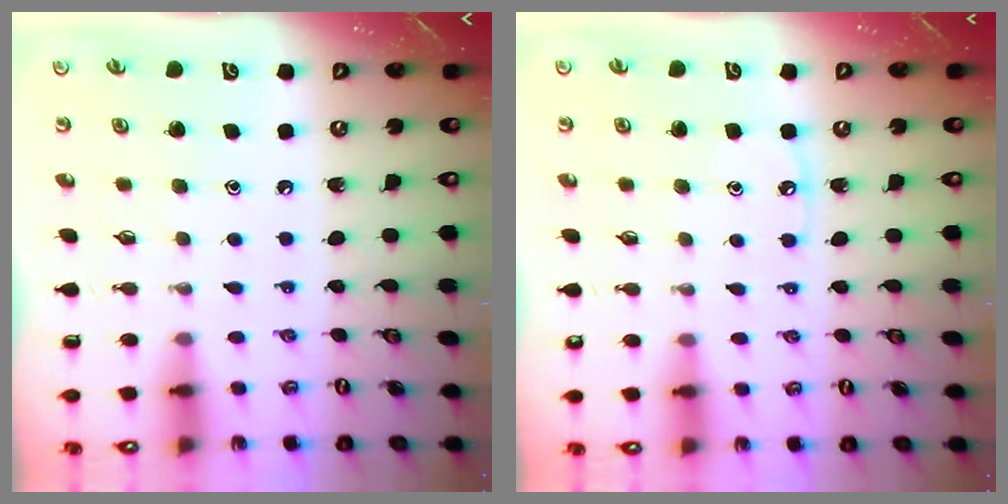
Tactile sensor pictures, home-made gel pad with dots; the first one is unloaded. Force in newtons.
{"total": 3.1, "press": 3.1, "slide": 0.5}